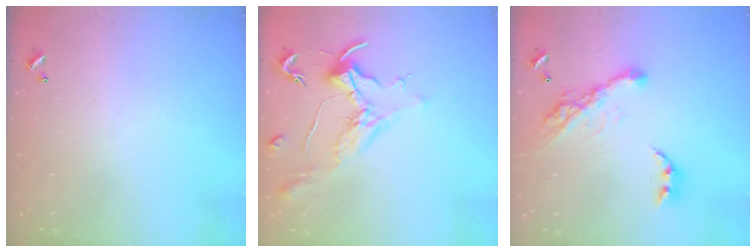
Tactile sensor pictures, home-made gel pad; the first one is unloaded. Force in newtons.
{"total": 1.8, "press": 1.5, "slide": 0.9}
{"total": 15.5, "press": 15.4, "slide": 1.4}